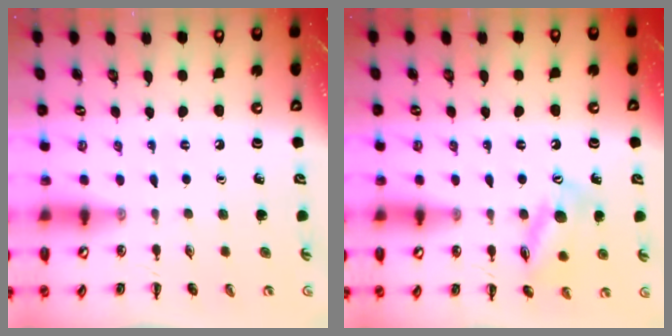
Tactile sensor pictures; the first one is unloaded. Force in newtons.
{"total": 13.3, "press": 13.2, "slide": 1.4}